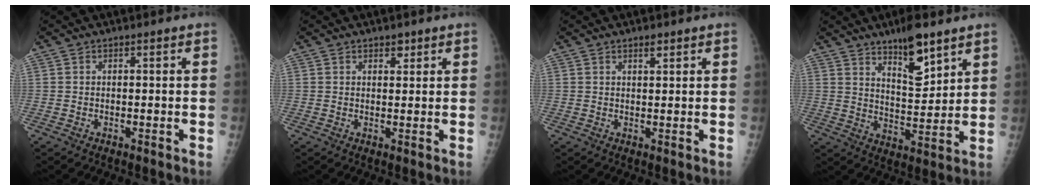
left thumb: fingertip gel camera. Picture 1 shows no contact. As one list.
[{"total": 1.8, "force": [1.3, 1.0, 0.8], "torque": [0.002, -0.007, 0.016]}, {"total": 1.7, "force": [1.2, 0.6, 1.0], "torque": [-0.009, -0.007, 0.019]}, {"total": 10.3, "force": [7.0, 3.3, 6.8], "torque": [-0.091, -0.052, 0.118]}]